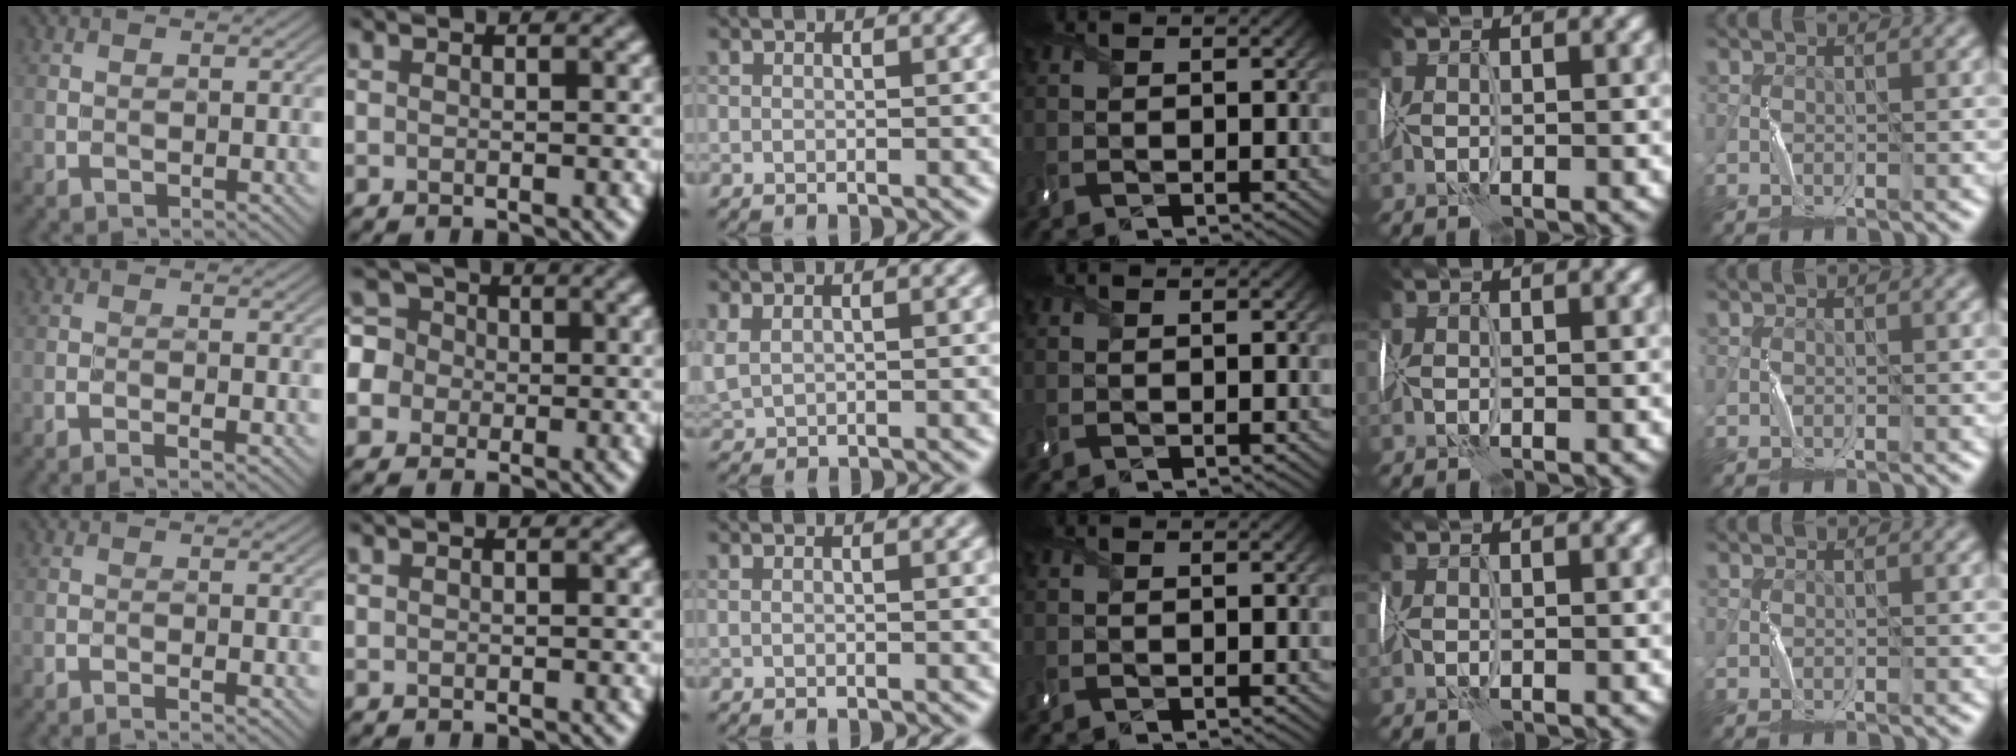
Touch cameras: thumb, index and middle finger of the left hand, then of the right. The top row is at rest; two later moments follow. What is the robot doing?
{"motion": "wrap", "object": "sponge"}